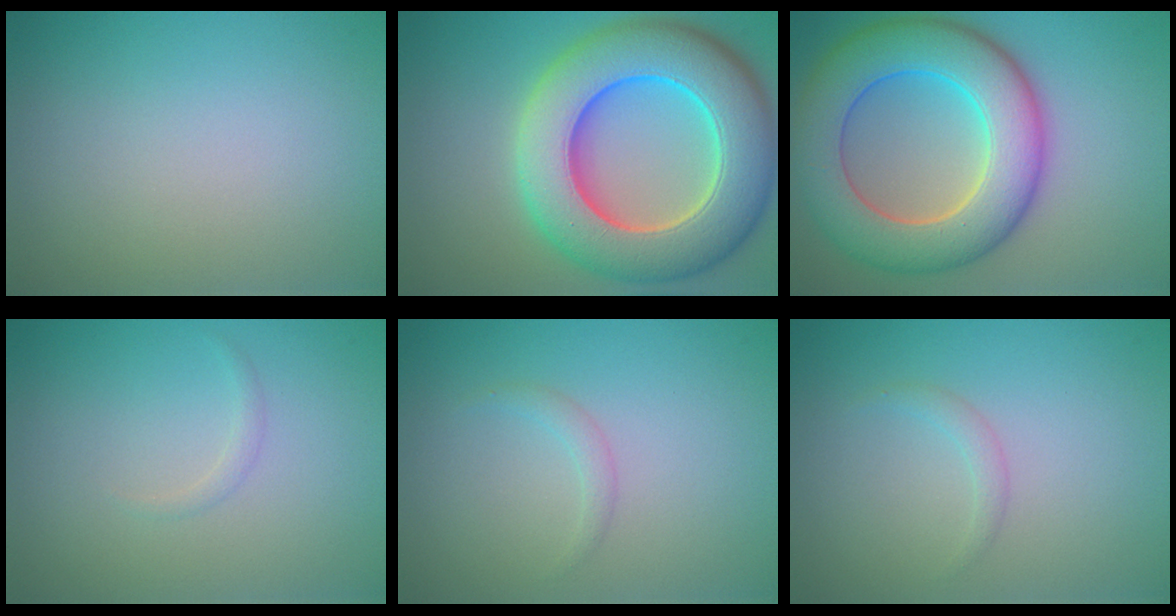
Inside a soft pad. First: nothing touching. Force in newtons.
{"total": 12.5, "press": 12.5, "slide": 0.7}
{"total": 10.4, "press": 10.4, "slide": 0.4}
{"total": 0.6, "press": 0.6, "slide": 0.0}
{"total": 0.9, "press": 0.9, "slide": 0.1}
{"total": 0.9, "press": 0.9, "slide": 0.1}